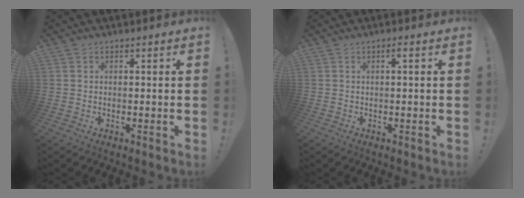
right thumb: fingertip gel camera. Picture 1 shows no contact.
{"total": 1.0, "force": [0.0, -0.2, 1.0], "torque": [-0.014, -0.001, -0.003]}